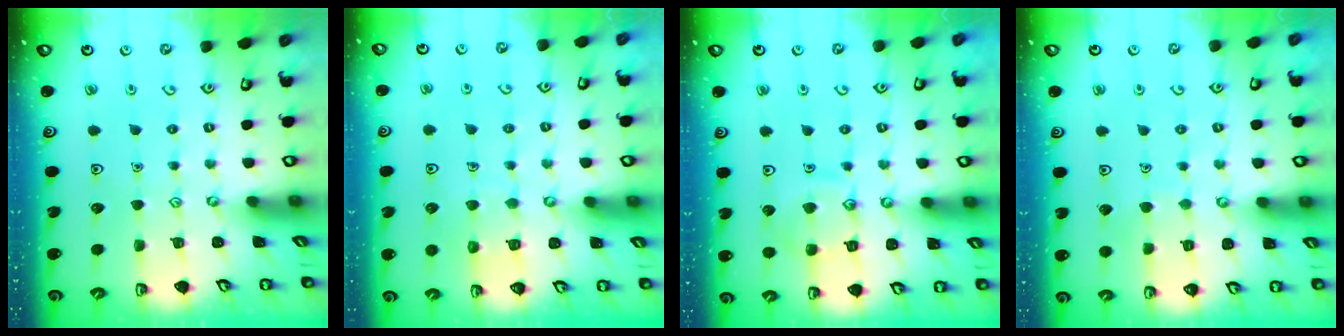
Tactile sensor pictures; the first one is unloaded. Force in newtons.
{"total": 6.3, "press": 6.3, "slide": 0.4}
{"total": 10.6, "press": 10.6, "slide": 0.9}
{"total": 3.6, "press": 3.6, "slide": 0.3}